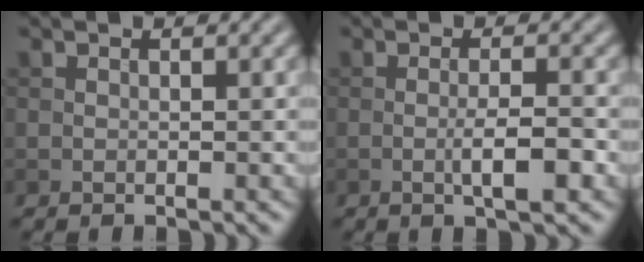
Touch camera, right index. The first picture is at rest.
{"total": 3.1, "force": [-1.0, 0.5, 2.9], "torque": [-0.051, 0.001, -0.017]}